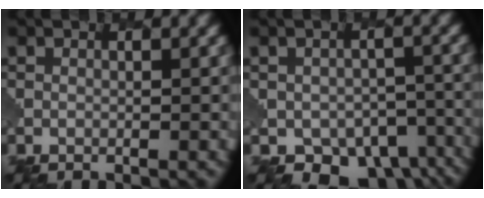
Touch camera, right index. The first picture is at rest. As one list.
[{"total": 6.9, "force": [-3.7, 4.7, 3.3], "torque": [-0.046, -0.031, -0.040]}]